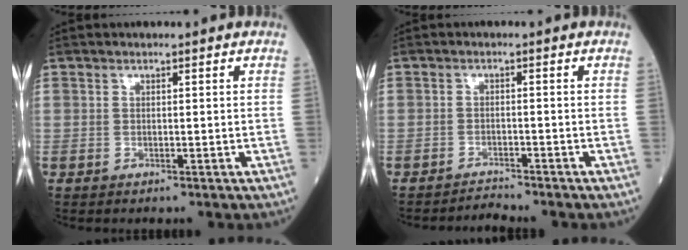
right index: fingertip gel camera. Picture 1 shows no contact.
{"total": 2.1, "force": [-1.8, -0.8, -0.6], "torque": [0.012, -0.013, -0.027]}